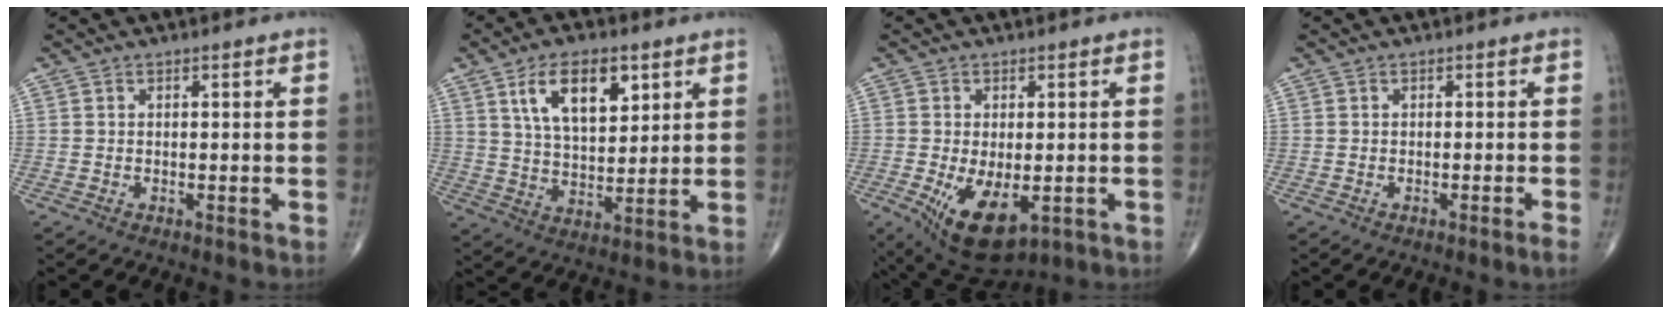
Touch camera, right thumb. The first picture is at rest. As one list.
[{"total": 12.1, "force": [5.5, 6.1, 8.9], "torque": [-0.131, -0.024, 0.104]}, {"total": 10.8, "force": [-3.3, 5.5, 8.7], "torque": [-0.138, -0.014, -0.037]}, {"total": 1.4, "force": [-0.9, -0.5, 1.0], "torque": [-0.020, 0.001, -0.016]}]